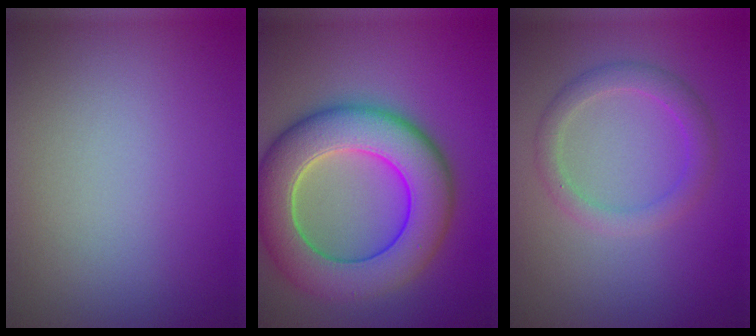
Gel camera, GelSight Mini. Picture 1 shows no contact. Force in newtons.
{"total": 10.3, "press": 10.3, "slide": 0.7}
{"total": 2.5, "press": 2.5, "slide": 0.0}